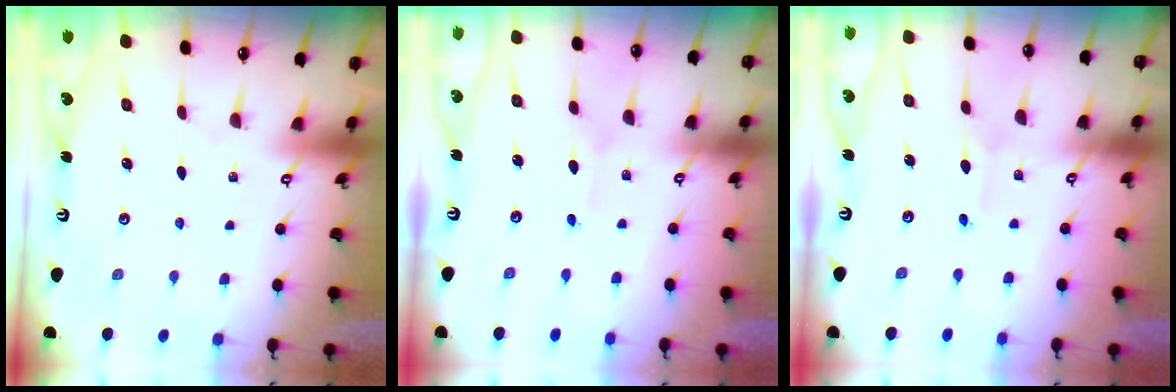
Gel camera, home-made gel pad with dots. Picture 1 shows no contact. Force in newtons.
{"total": 2.0, "press": 2.0, "slide": 0.2}
{"total": 1.4, "press": 1.4, "slide": 0.1}